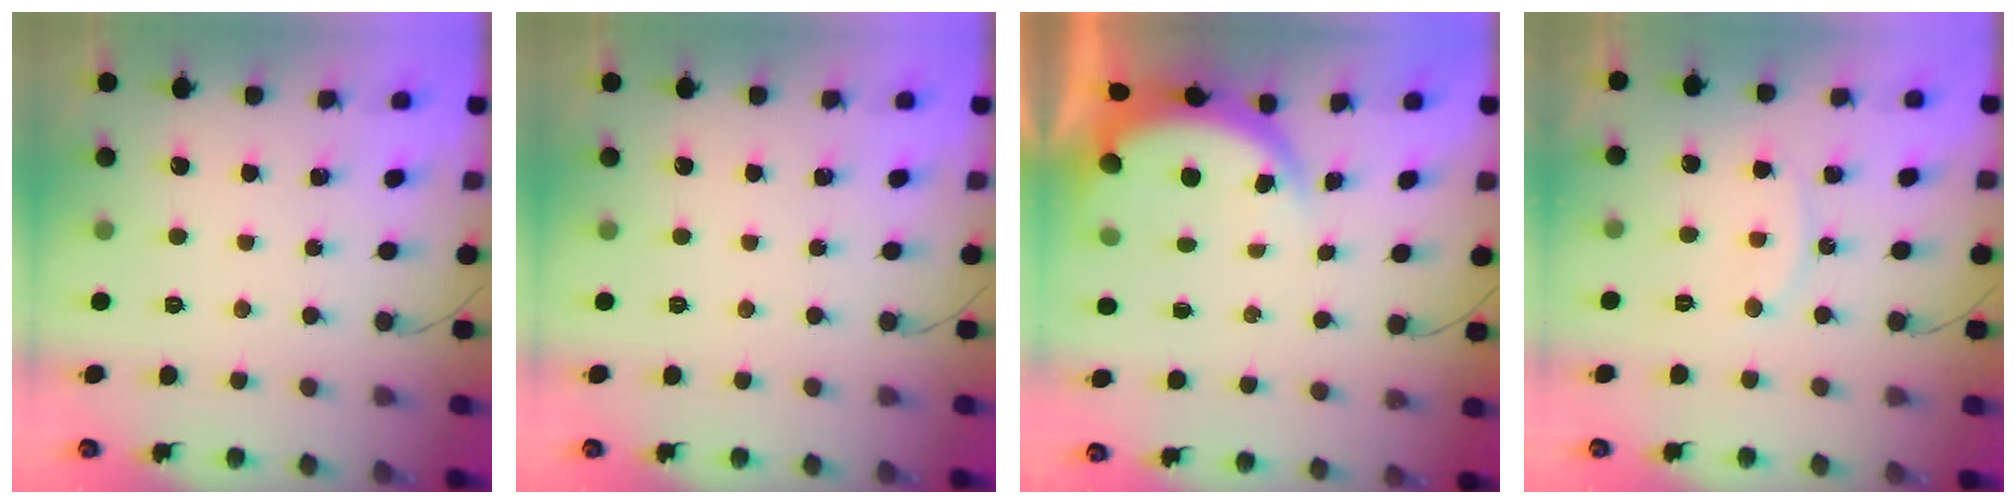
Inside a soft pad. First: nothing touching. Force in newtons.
{"total": 0.0}
{"total": 5.0, "press": 4.9, "slide": 0.8}
{"total": 7.7, "press": 7.7, "slide": 0.2}